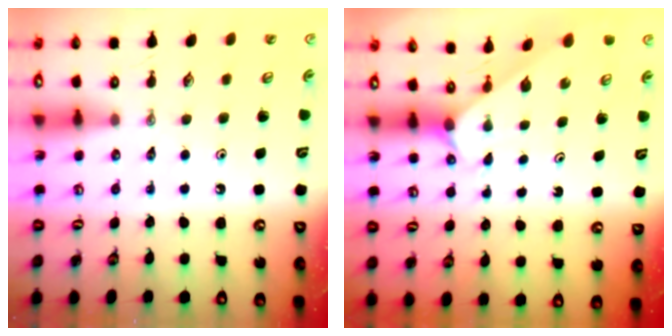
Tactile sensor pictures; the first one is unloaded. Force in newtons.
{"total": 3.7, "press": 3.6, "slide": 0.4}